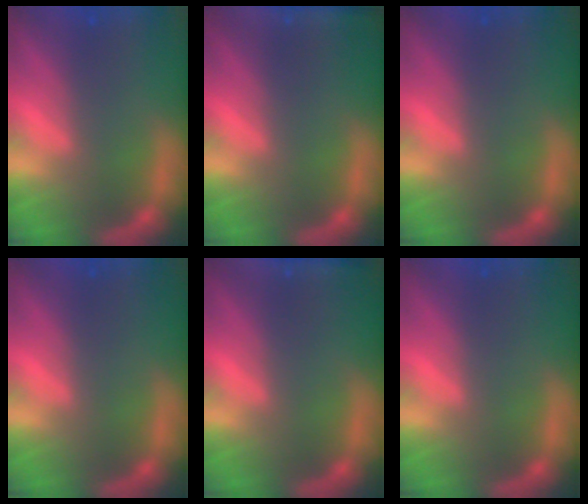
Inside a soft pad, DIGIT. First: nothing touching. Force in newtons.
{"total": 4.4}
{"total": 0.0}
{"total": 0.0}
{"total": 2.9}
{"total": 0.0}